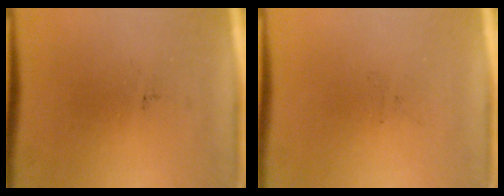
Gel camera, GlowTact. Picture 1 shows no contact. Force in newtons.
{"total": 0.0}